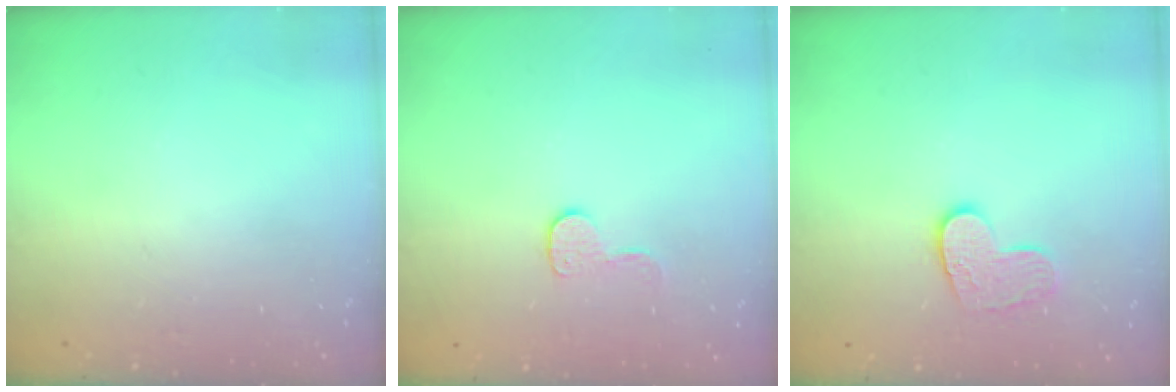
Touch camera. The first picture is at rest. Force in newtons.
{"total": 6.1, "press": 6.1, "slide": 0.2}
{"total": 9.5, "press": 9.5, "slide": 0.6}